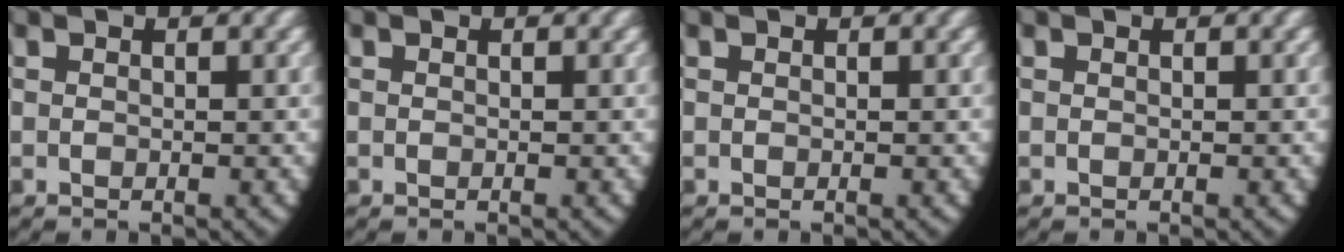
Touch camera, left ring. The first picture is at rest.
{"total": 0.0}
{"total": 0.0}
{"total": 0.0}